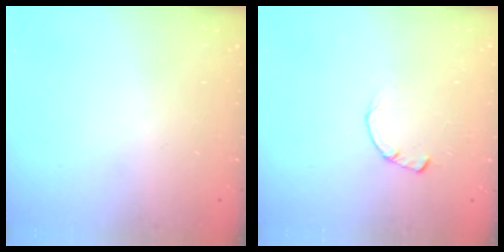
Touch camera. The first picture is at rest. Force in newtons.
{"total": 0.8, "press": 0.8, "slide": 0.2}